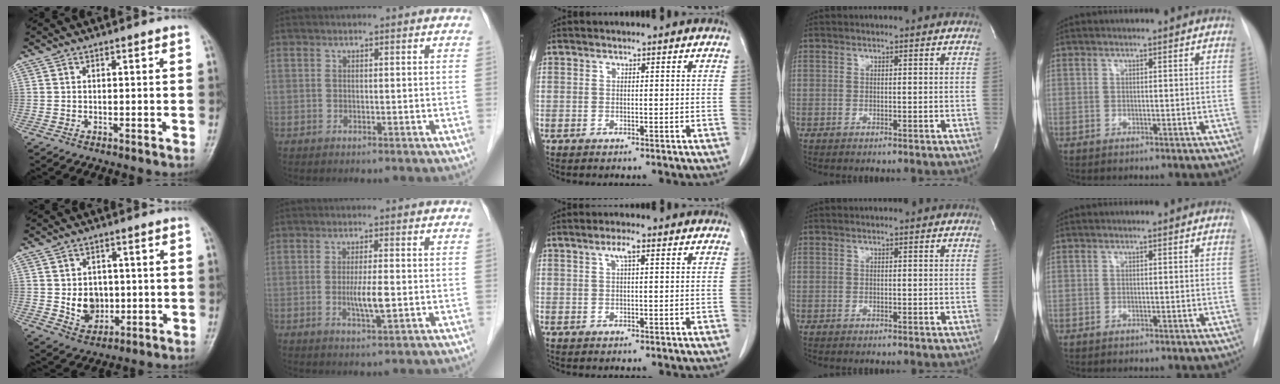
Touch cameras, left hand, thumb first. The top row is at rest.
{"thumb": {"total": 7.3, "force": [-0.3, 6.0, 4.1], "torque": [-0.033, -0.001, 0.006]}, "index": {"total": 3.9, "force": [-0.7, 0.2, 3.8], "torque": [-0.073, -0.011, -0.012]}, "middle": {"total": 2.0, "force": [0.8, 0.4, 1.7], "torque": [-0.033, 0.007, 0.015]}}